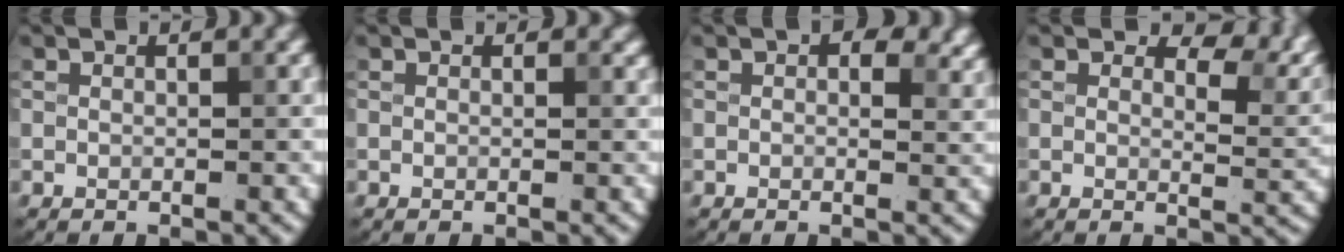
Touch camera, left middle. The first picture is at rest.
{"total": 0.0}
{"total": 3.9, "force": [1.6, 2.3, 2.7], "torque": [-0.024, -0.004, 0.020]}
{"total": 4.7, "force": [2.5, 2.5, 3.2], "torque": [-0.042, -0.005, 0.029]}